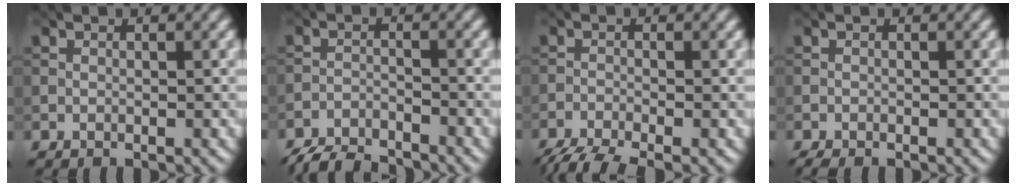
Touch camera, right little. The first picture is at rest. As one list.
[{"total": 4.9, "force": [-4.7, 0.8, 1.1], "torque": [-0.022, -0.012, -0.093]}, {"total": 4.9, "force": [-4.1, 0.8, 2.6], "torque": [-0.050, -0.026, -0.083]}, {"total": 1.3, "force": [-1.2, 0.2, 0.4], "torque": [-0.007, -0.003, -0.021]}]